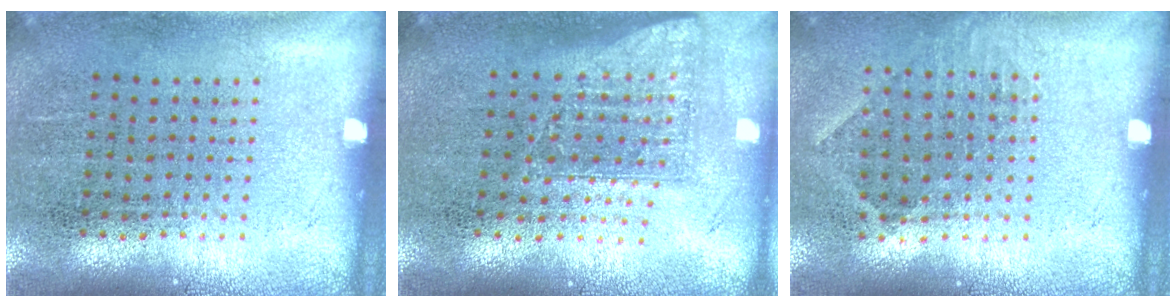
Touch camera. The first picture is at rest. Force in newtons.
{"total": 1.6, "press": 1.3, "slide": 1.0}
{"total": 0.9, "press": 0.8, "slide": 0.6}